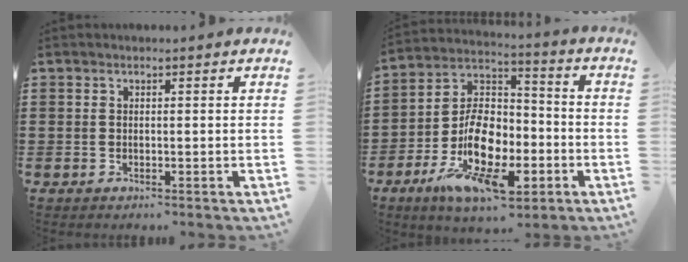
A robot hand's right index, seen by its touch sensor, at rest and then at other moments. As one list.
[{"total": 13.1, "force": [-5.9, 7.4, 9.1], "torque": [-0.168, 0.010, -0.110]}]